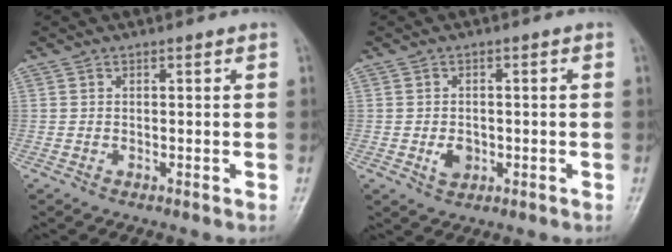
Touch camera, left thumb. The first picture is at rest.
{"total": 3.2, "force": [-0.9, 2.4, 1.8], "torque": [-0.019, 0.003, -0.011]}